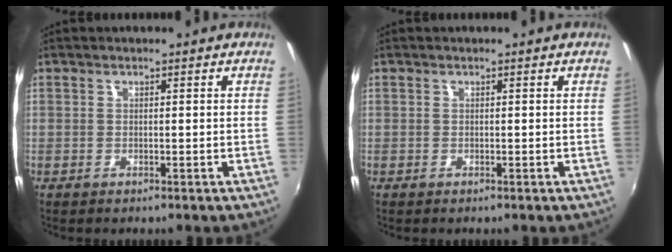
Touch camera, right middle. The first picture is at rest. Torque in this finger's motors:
{"motor_torque": [0.04, -0.12, 0.01, 0.00]}